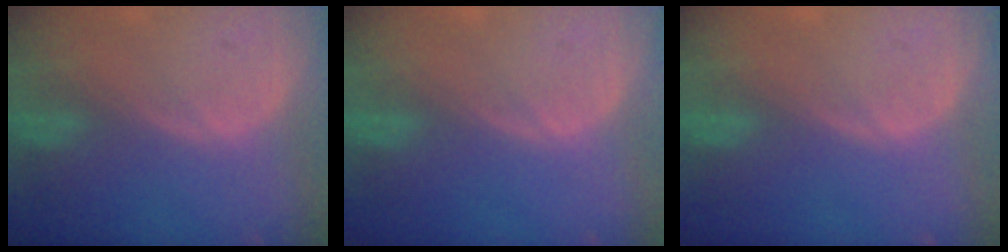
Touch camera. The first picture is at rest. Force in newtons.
{"total": 0.0}
{"total": 0.0}